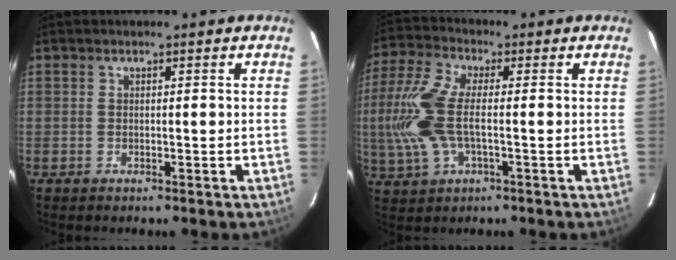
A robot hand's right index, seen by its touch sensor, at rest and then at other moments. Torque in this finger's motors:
{"motor_torque": [1.44, -0.65, 0.97, 0.21]}